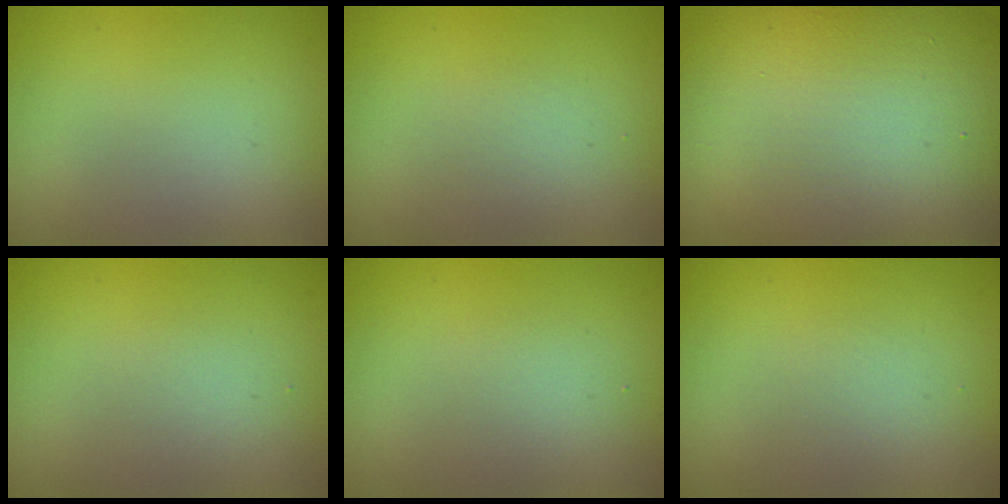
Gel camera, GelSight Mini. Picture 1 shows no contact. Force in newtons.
{"total": 1.2, "press": 1.2, "slide": 0.0}
{"total": 20.3, "press": 20.3, "slide": 0.9}
{"total": 1.3, "press": 1.3, "slide": 0.1}
{"total": 1.5, "press": 1.5, "slide": 0.1}
{"total": 1.1, "press": 1.1, "slide": 0.1}